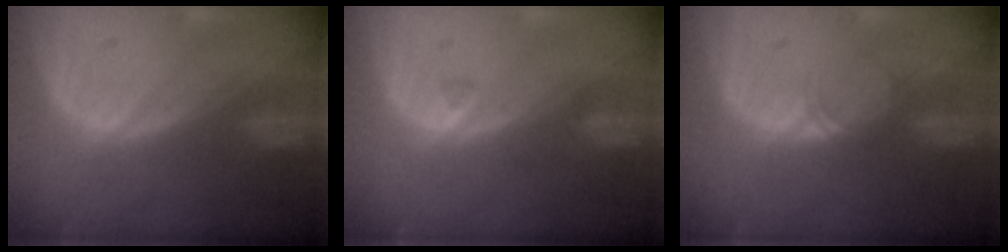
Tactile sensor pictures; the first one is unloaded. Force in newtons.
{"total": 1.0, "press": 1.0, "slide": 0.2}
{"total": 1.7, "press": 1.7, "slide": 0.3}